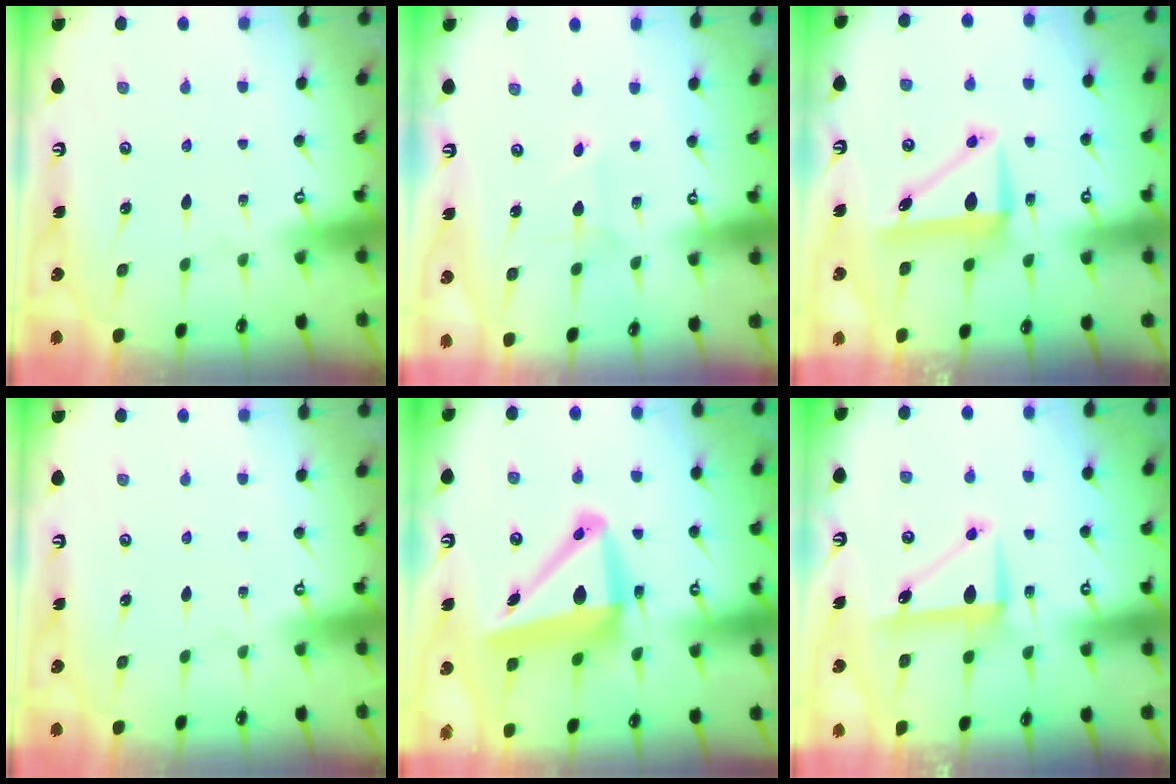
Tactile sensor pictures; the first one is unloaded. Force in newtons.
{"total": 3.3, "press": 3.2, "slide": 0.4}
{"total": 9.1, "press": 8.9, "slide": 1.9}
{"total": 0.0}
{"total": 14.0, "press": 13.6, "slide": 3.2}
{"total": 8.3, "press": 8.2, "slide": 0.3}